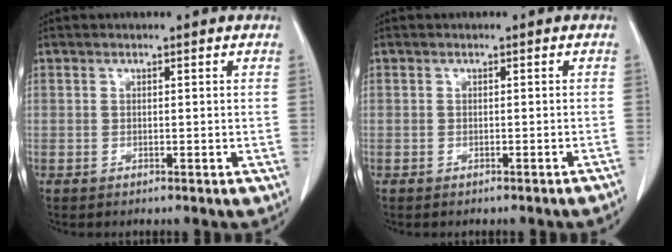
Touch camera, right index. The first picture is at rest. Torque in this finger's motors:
{"motor_torque": [0.05, -0.03, 0.01, 0.01]}